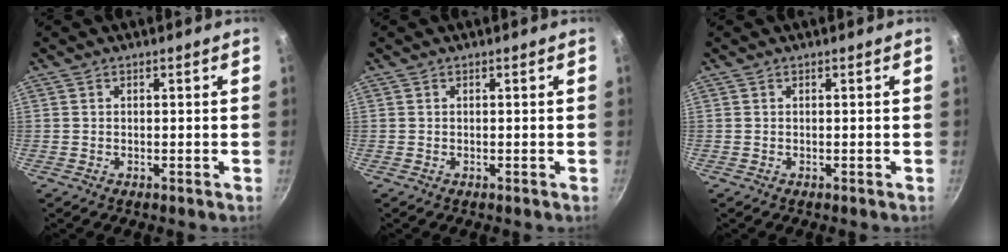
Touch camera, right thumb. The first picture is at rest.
{"total": 0.0}
{"total": 0.0}